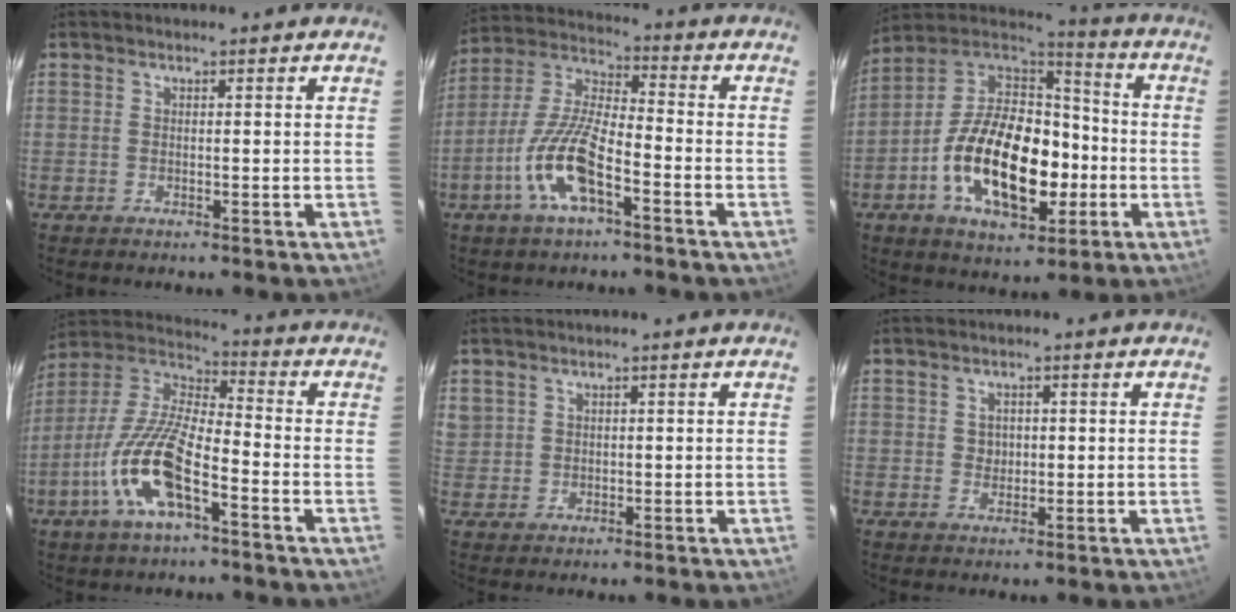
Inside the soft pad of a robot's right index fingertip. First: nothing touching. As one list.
[{"total": 13.3, "force": [-6.2, 4.0, 11.1], "torque": [-0.240, -0.004, -0.123]}, {"total": 21.7, "force": [-5.4, 11.9, 17.3], "torque": [-0.330, 0.010, -0.086]}, {"total": 15.5, "force": [-7.0, 4.7, 13.0], "torque": [-0.272, -0.009, -0.141]}, {"total": 3.2, "force": [1.2, 2.9, 0.6], "torque": [-0.003, 0.009, 0.028]}, {"total": 2.2, "force": [0.2, 2.1, 0.7], "torque": [-0.009, 0.005, 0.005]}]